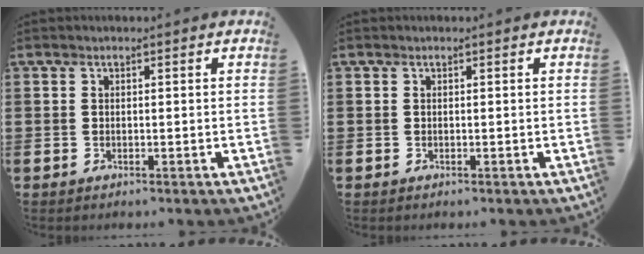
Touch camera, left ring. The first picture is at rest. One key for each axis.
{"total": 0.0}